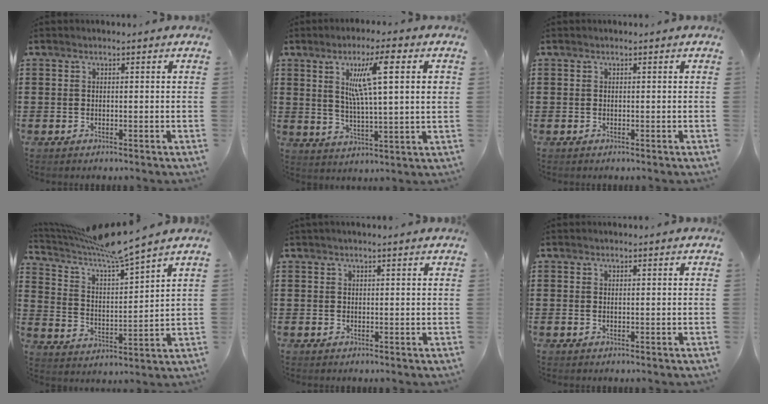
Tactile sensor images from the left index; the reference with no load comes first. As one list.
[{"total": 10.1, "force": [3.9, 1.4, 9.2], "torque": [-0.170, 0.003, 0.058]}, {"total": 0.0}, {"total": 8.1, "force": [7.3, -0.4, 3.5], "torque": [-0.095, -0.049, 0.123]}, {"total": 0.7, "force": [0.5, 0.0, 0.5], "torque": [-0.010, -0.001, 0.010]}, {"total": 0.0}]